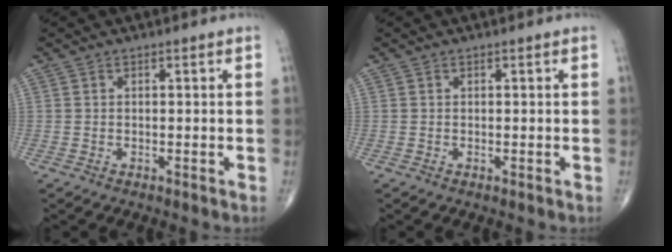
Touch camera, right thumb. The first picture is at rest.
{"total": 0.0}